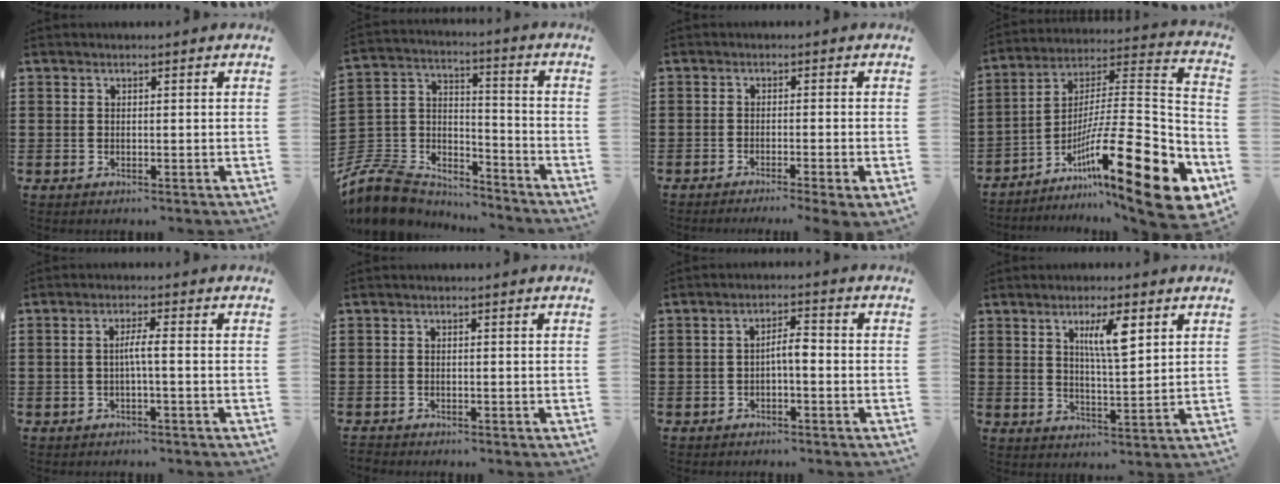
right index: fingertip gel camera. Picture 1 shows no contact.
{"total": 8.8, "force": [-7.7, 3.8, 1.7], "torque": [-0.065, 0.006, -0.155]}
{"total": 1.5, "force": [-1.2, -0.4, 0.8], "torque": [-0.015, -0.004, -0.022]}
{"total": 20.0, "force": [-9.2, 3.7, 17.3], "torque": [-0.273, 0.007, -0.157]}
{"total": 2.5, "force": [-0.5, 0.0, 2.5], "torque": [-0.047, -0.001, -0.012]}
{"total": 0.7, "force": [-0.7, 0.2, -0.2], "torque": [0.001, 0.002, -0.016]}
{"total": 2.9, "force": [-0.9, 0.8, 2.7], "torque": [-0.050, 0.007, -0.019]}
{"total": 6.2, "force": [2.9, 1.4, 5.3], "torque": [-0.097, 0.004, 0.043]}